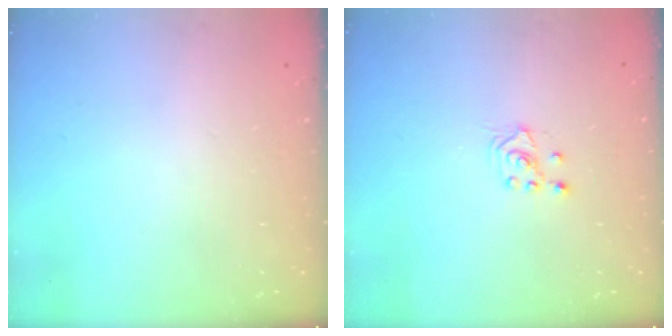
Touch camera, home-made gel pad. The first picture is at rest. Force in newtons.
{"total": 2.6, "press": 2.4, "slide": 0.8}